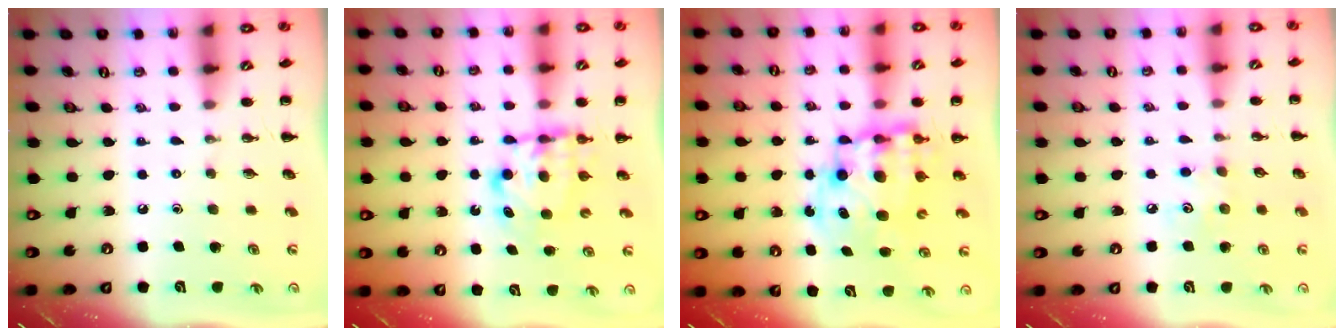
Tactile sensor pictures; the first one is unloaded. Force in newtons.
{"total": 6.2, "press": 6.2, "slide": 0.5}
{"total": 11.8, "press": 11.4, "slide": 3.1}
{"total": 4.5, "press": 4.3, "slide": 1.1}